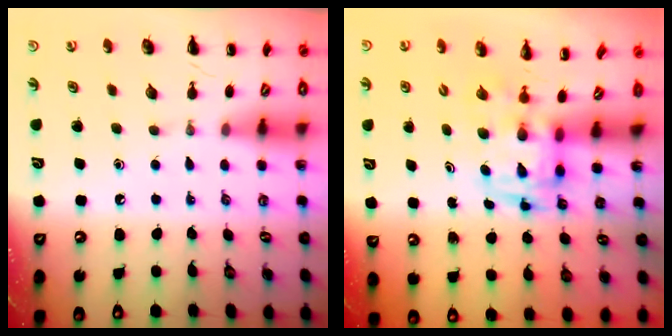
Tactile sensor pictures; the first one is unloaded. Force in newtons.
{"total": 2.9, "press": 2.9, "slide": 0.6}